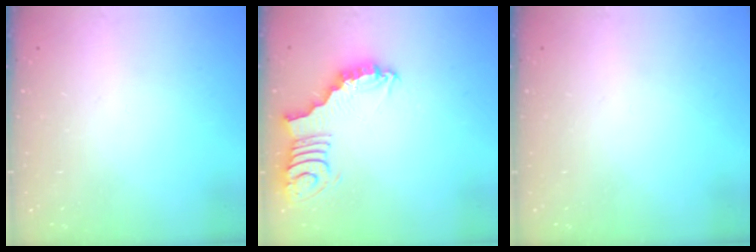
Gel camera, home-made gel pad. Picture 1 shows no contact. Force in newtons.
{"total": 3.3, "press": 3.3, "slide": 0.6}
{"total": 0.0}